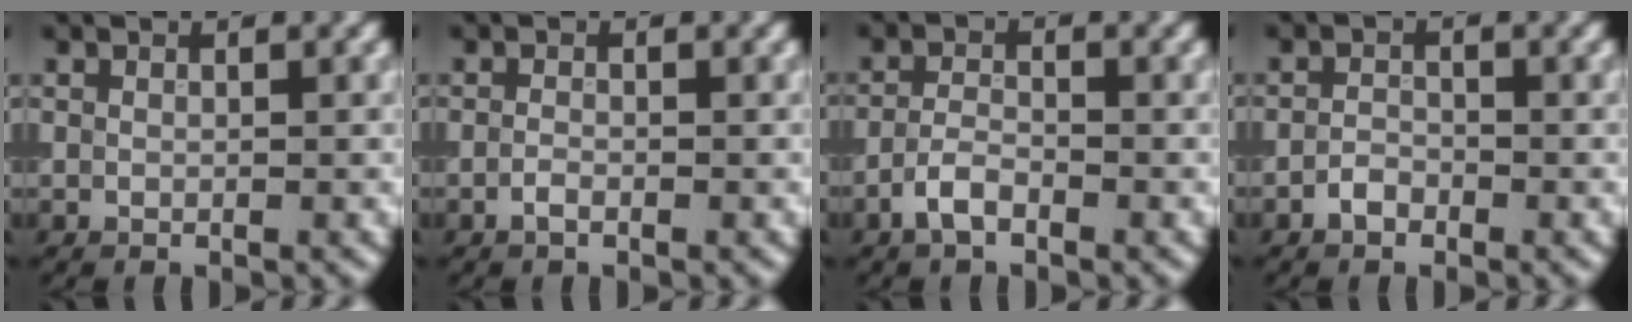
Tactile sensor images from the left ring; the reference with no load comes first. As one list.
[{"total": 0.8, "force": [-0.5, 0.3, 0.6], "torque": [-0.013, -0.001, -0.011]}, {"total": 2.2, "force": [-1.4, 0.9, 1.4], "torque": [-0.030, 0.005, -0.033]}, {"total": 1.4, "force": [-0.9, 0.8, 0.6], "torque": [-0.009, 0.004, -0.020]}]